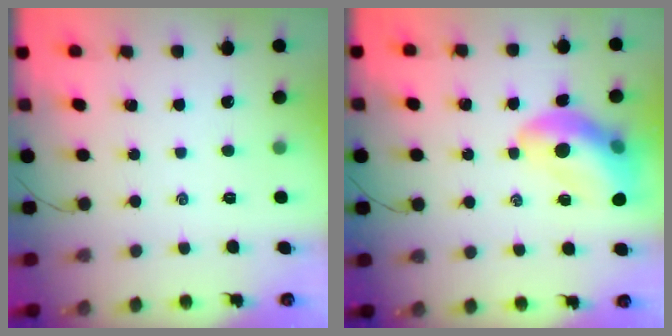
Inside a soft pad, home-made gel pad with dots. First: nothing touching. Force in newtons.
{"total": 13.6, "press": 12.9, "slide": 4.1}